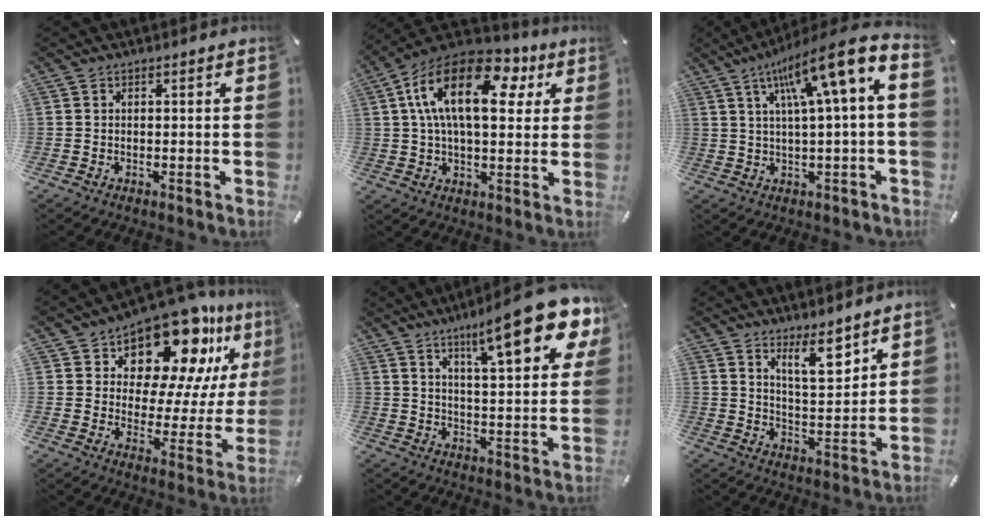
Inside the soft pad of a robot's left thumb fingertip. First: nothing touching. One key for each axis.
{"total": 20.2, "fx": 6.9, "fy": 10.5, "fz": 15.8, "tx": -0.293, "ty": -0.015, "tz": 0.108}
{"total": 14.7, "fx": 6.3, "fy": 2.0, "fz": 13.1, "tx": -0.219, "ty": -0.035, "tz": 0.098}
{"total": 16.7, "fx": 12.9, "fy": 7.6, "fz": 7.4, "tx": -0.115, "ty": -0.116, "tz": 0.219}
{"total": 18.8, "fx": 11.2, "fy": 4.8, "fz": 14.3, "tx": -0.221, "ty": -0.059, "tz": 0.176}
{"total": 9.2, "fx": 7.2, "fy": 2.8, "fz": 5.0, "tx": -0.073, "ty": -0.051, "tz": 0.123}